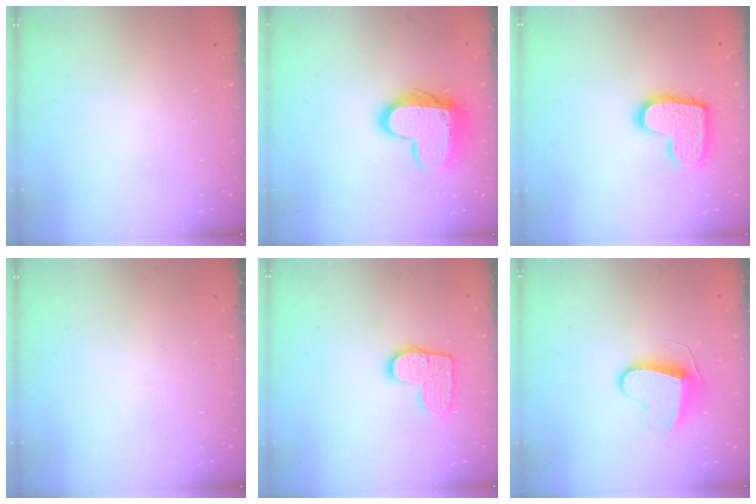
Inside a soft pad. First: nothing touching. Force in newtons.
{"total": 14.4, "press": 14.4, "slide": 1.1}
{"total": 14.2, "press": 14.2, "slide": 0.8}
{"total": 0.0}
{"total": 10.7, "press": 10.7, "slide": 0.6}
{"total": 9.0, "press": 9.0, "slide": 0.3}